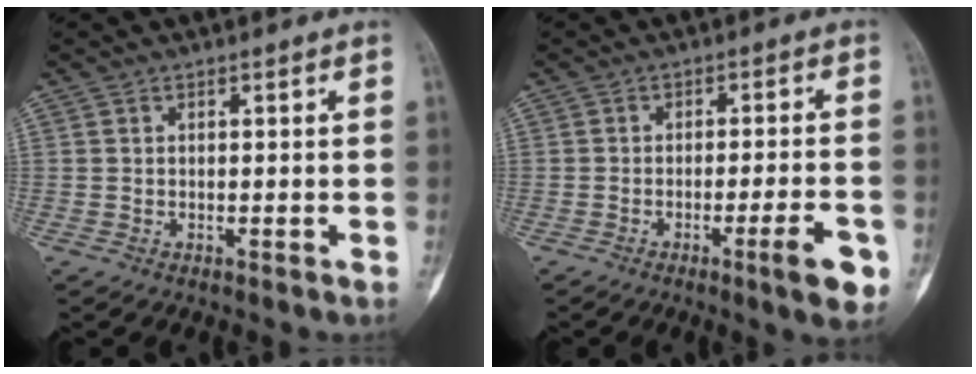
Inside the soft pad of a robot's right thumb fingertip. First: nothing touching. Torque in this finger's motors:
{"motor_torque": [-0.25, 0.48, 0.14, 0.42, 0.04]}